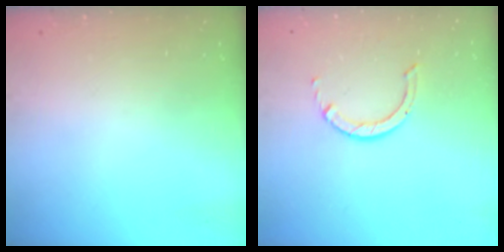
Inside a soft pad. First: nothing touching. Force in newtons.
{"total": 3.5, "press": 3.5, "slide": 0.5}